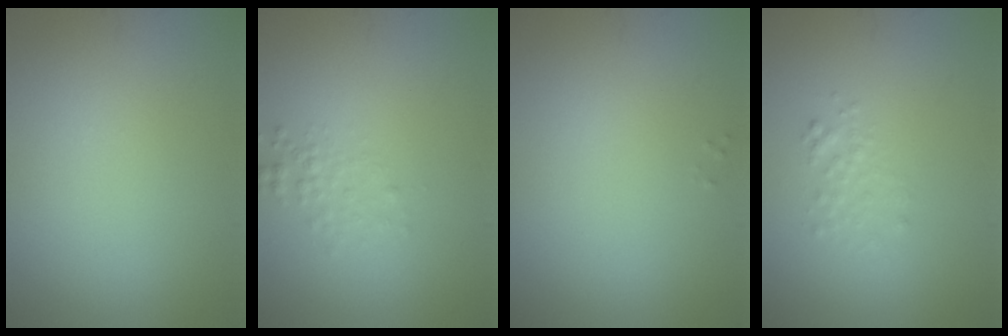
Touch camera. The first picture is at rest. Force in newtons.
{"total": 1.4, "press": 1.4, "slide": 0.1}
{"total": 0.0}
{"total": 1.4, "press": 1.4, "slide": 0.1}